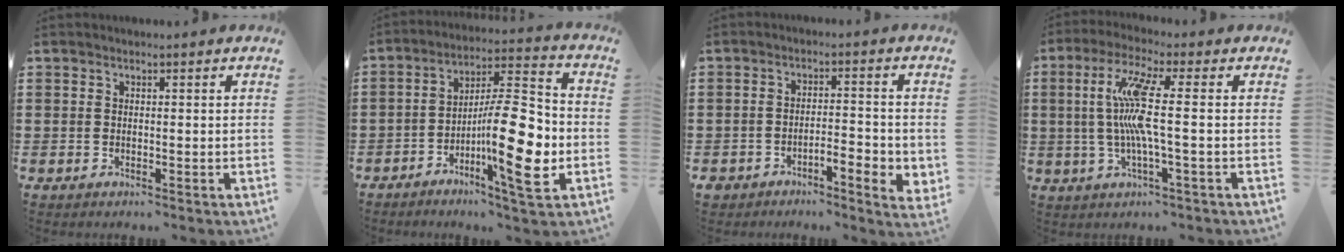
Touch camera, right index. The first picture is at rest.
{"total": 14.9, "force": [-3.9, 3.6, 13.9], "torque": [-0.216, -0.007, -0.072]}
{"total": 3.8, "force": [-2.5, 1.2, 2.6], "torque": [-0.043, 0.004, -0.046]}
{"total": 9.1, "force": [0.1, 0.1, 9.1], "torque": [-0.209, -0.020, -0.016]}